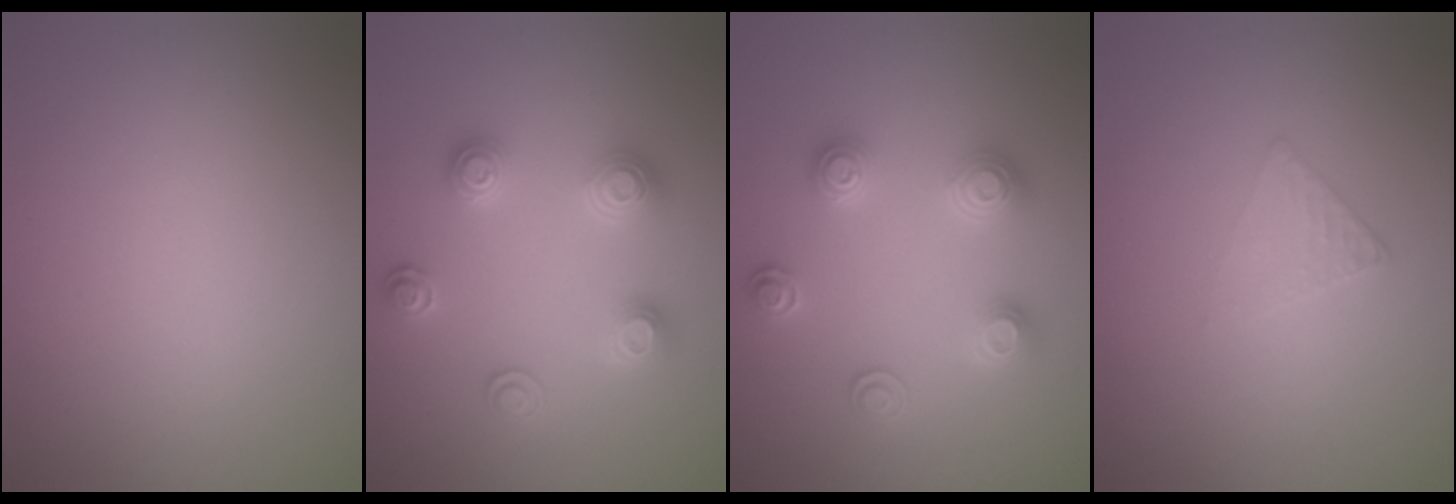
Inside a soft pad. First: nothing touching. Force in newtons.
{"total": 2.9, "press": 2.8, "slide": 0.3}
{"total": 2.9, "press": 2.8, "slide": 0.3}
{"total": 1.4, "press": 1.3, "slide": 0.2}